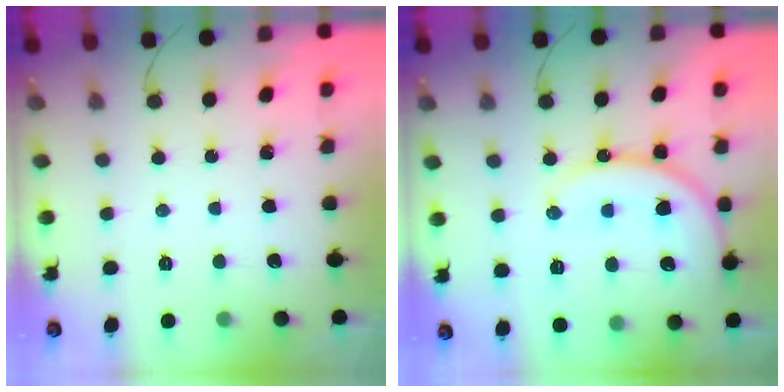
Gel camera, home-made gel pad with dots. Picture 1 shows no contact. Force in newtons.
{"total": 16.8, "press": 16.4, "slide": 3.7}